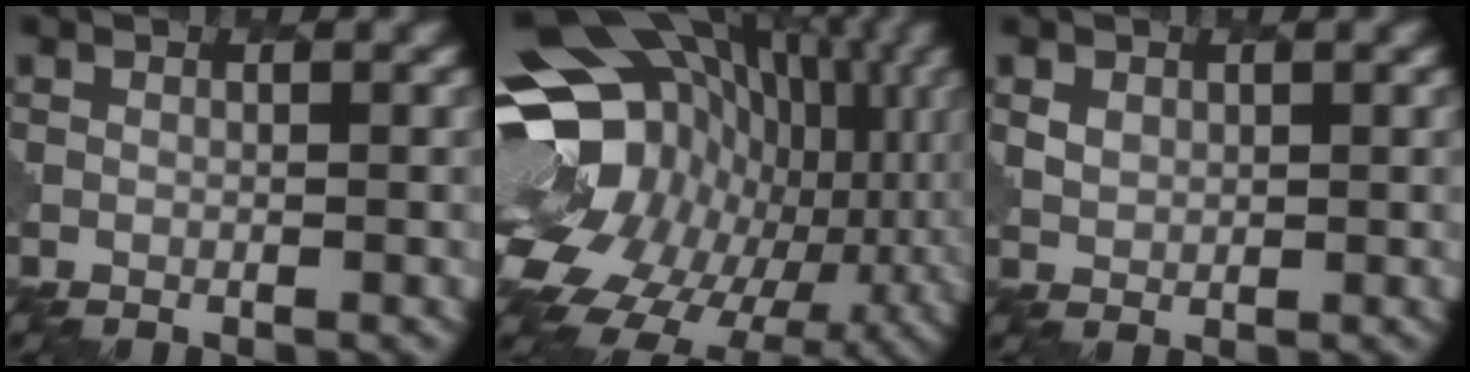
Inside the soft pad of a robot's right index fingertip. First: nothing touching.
{"total": 20.3, "force": [0.1, 16.3, 12.0], "torque": [-0.220, 0.000, -0.002]}
{"total": 1.3, "force": [0.9, 0.9, 0.1], "torque": [-0.005, 0.000, 0.018]}